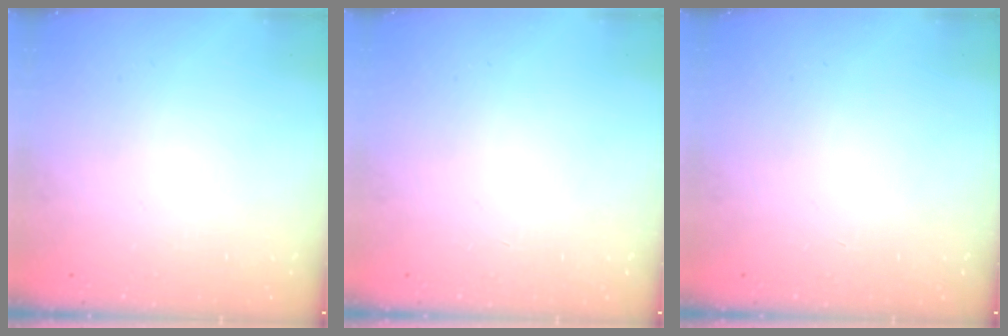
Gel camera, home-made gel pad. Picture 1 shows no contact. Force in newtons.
{"total": 0.0}
{"total": 0.0}